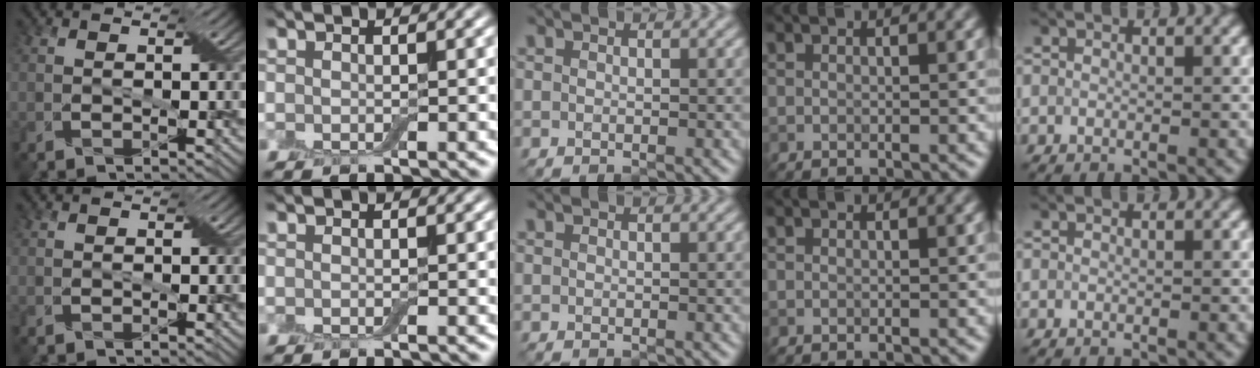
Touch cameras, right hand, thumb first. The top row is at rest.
{}